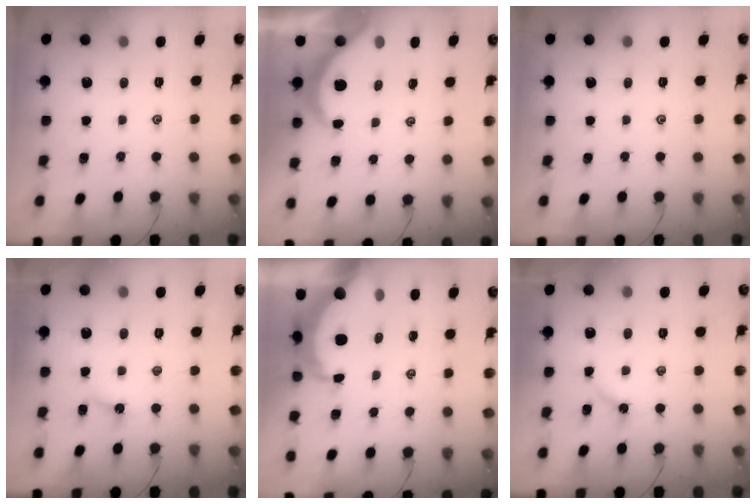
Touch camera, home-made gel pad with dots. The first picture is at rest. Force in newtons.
{"total": 6.5, "press": 6.5, "slide": 0.2}
{"total": 0.0}
{"total": 2.6, "press": 2.6, "slide": 0.3}
{"total": 8.5, "press": 8.4, "slide": 0.6}
{"total": 3.0, "press": 3.0, "slide": 0.3}